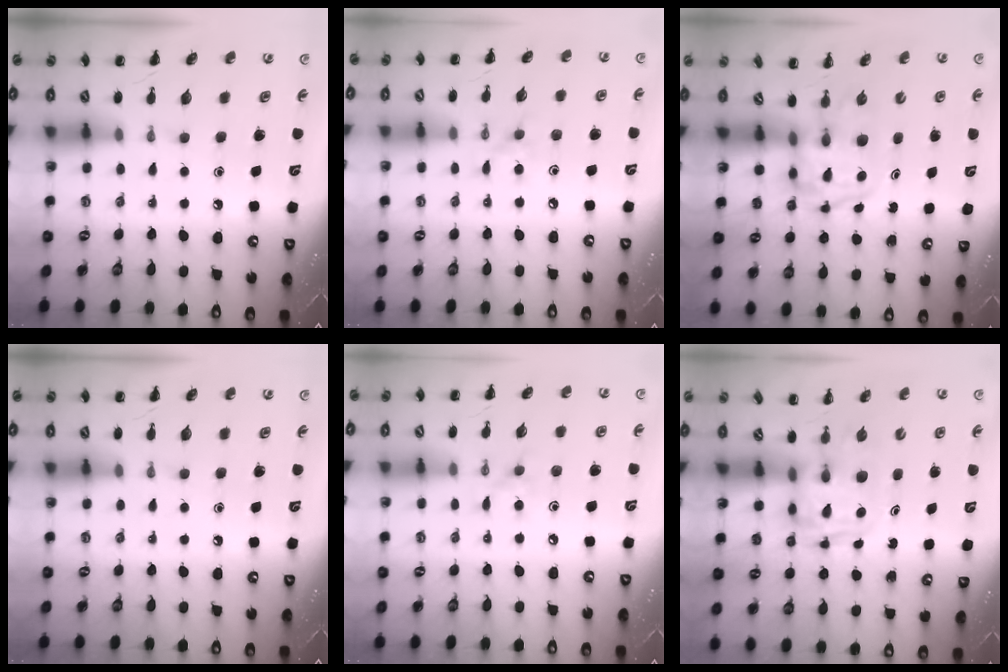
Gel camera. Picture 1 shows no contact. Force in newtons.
{"total": 4.0, "press": 3.8, "slide": 1.2}
{"total": 3.9, "press": 3.8, "slide": 0.6}
{"total": 0.0}
{"total": 4.0, "press": 3.8, "slide": 1.2}
{"total": 2.7, "press": 2.7, "slide": 0.2}